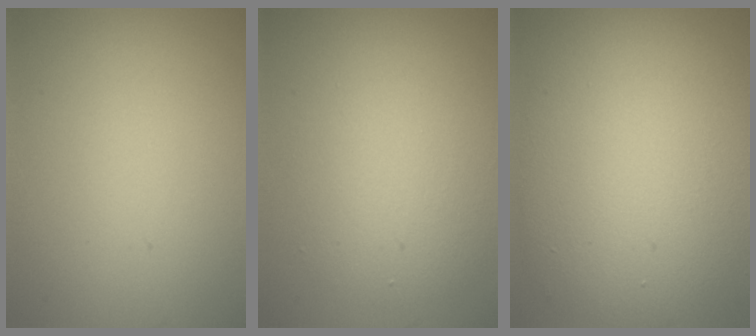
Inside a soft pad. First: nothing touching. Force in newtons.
{"total": 5.2, "press": 5.2, "slide": 0.5}
{"total": 12.1, "press": 12.1, "slide": 0.5}